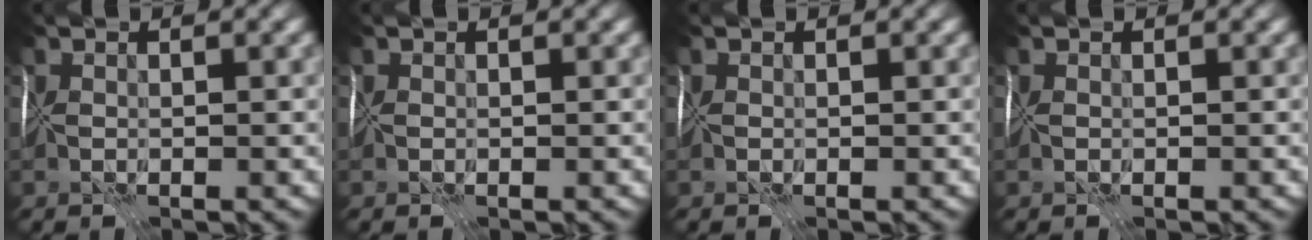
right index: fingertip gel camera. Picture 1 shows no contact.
{"total": 0.0}
{"total": 0.0}
{"total": 0.0}